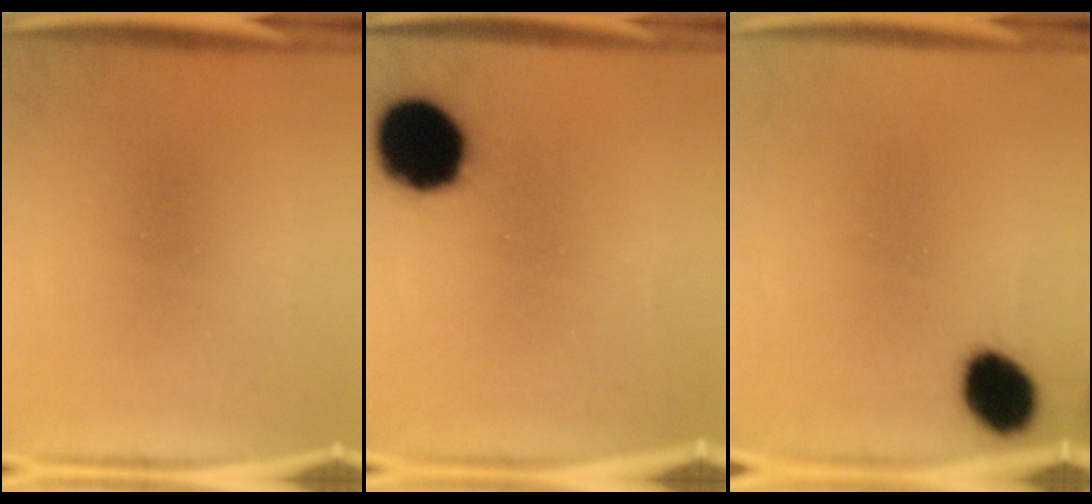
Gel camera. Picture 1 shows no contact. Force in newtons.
{"total": 17.8}
{"total": 8.2}